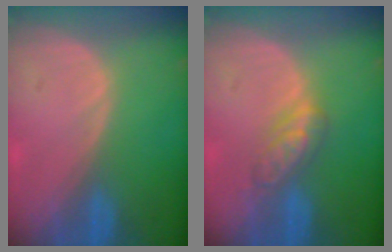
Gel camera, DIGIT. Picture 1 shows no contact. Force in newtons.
{"total": 4.6, "press": 4.5, "slide": 1.0}